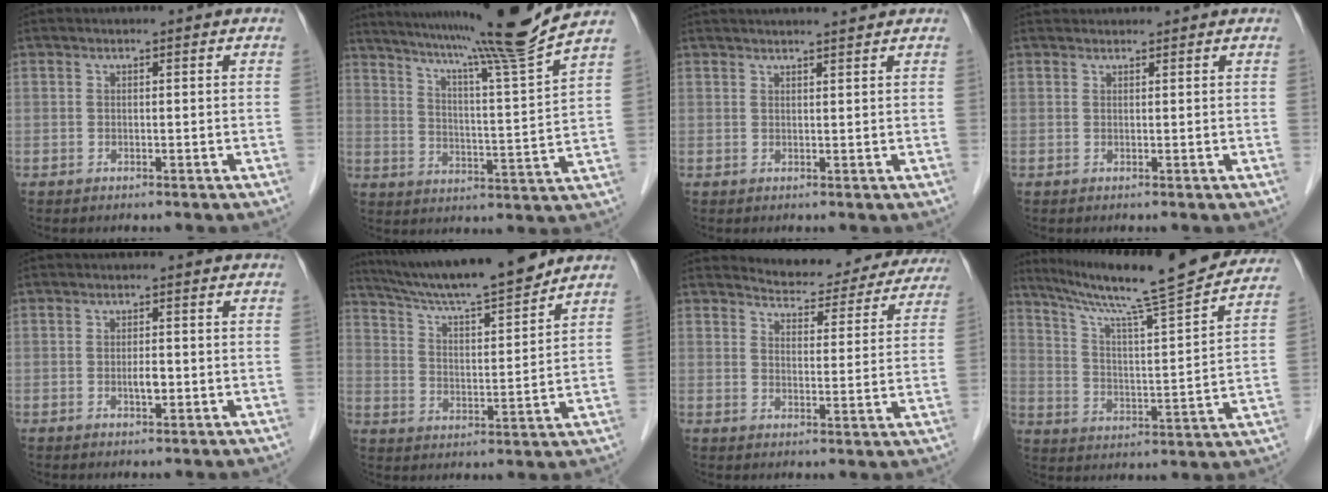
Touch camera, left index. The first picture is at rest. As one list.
[{"total": 17.5, "force": [15.0, -3.2, 8.3], "torque": [-0.142, -0.042, 0.215]}, {"total": 7.7, "force": [7.1, 0.1, 2.8], "torque": [-0.038, 0.025, 0.088]}, {"total": 3.1, "force": [3.0, 0.5, 0.5], "torque": [-0.004, 0.033, 0.046]}, {"total": 1.6, "force": [-0.3, 0.5, 1.5], "torque": [-0.029, -0.001, -0.004]}, {"total": 15.8, "force": [14.2, 0.4, 6.9], "torque": [-0.120, 0.006, 0.233]}, {"total": 14.0, "force": [13.4, 3.8, 2.1], "torque": [-0.008, -0.017, 0.147]}, {"total": 21.7, "force": [19.0, 0.4, 10.5], "torque": [-0.170, -0.013, 0.277]}]